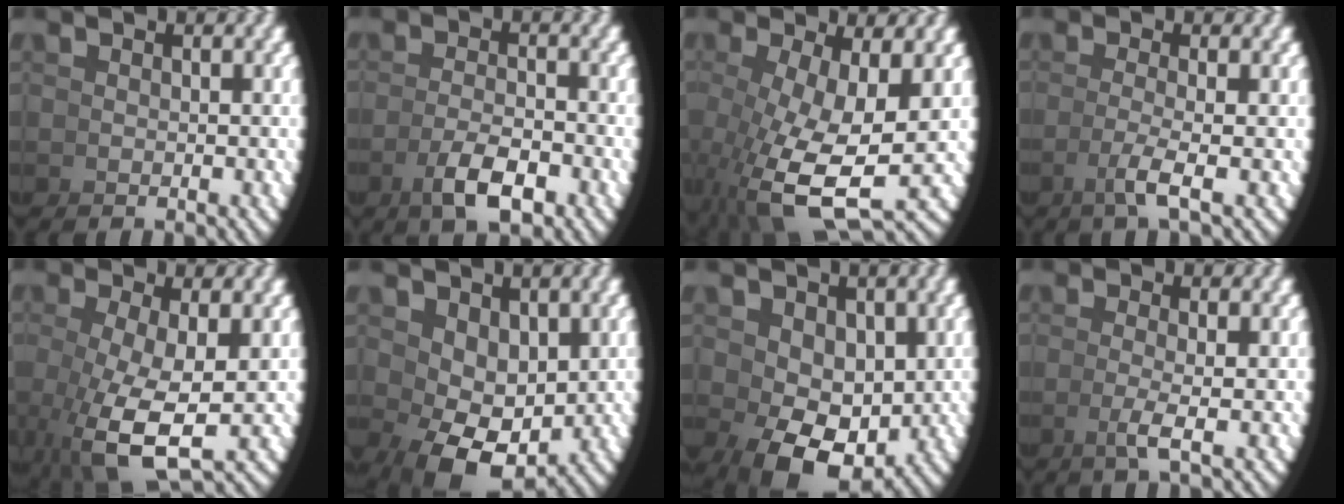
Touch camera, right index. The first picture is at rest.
{"total": 3.6, "force": [-1.9, 0.7, 3.0], "torque": [-0.036, -0.004, -0.027]}
{"total": 8.7, "force": [-0.4, 4.3, 7.6], "torque": [-0.143, -0.031, 0.013]}
{"total": 2.6, "force": [-0.6, -0.8, 2.4], "torque": [-0.048, -0.006, -0.007]}
{"total": 5.6, "force": [-0.4, 2.1, 5.2], "torque": [-0.116, -0.031, 0.015]}
{"total": 3.6, "force": [-0.7, 1.7, 3.1], "torque": [-0.059, -0.027, 0.009]}
{"total": 4.1, "force": [-1.2, 2.0, 3.4], "torque": [-0.062, -0.031, 0.007]}
{"total": 2.0, "force": [-0.3, -0.8, 1.8], "torque": [-0.039, -0.005, -0.003]}